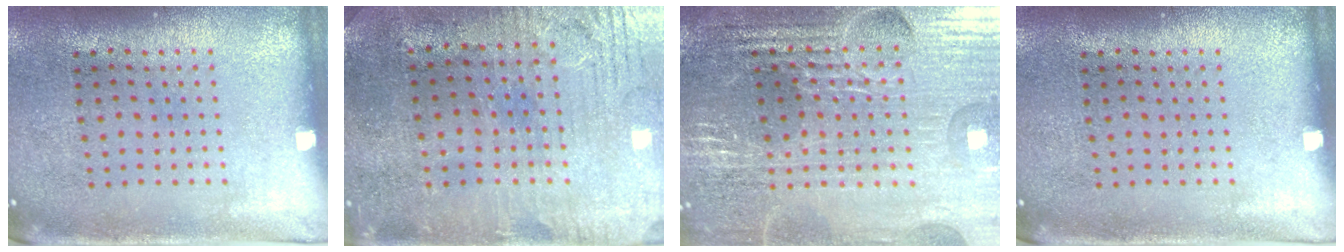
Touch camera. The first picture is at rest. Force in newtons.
{"total": 1.0, "press": 0.8, "slide": 0.6}
{"total": 4.4, "press": 4.2, "slide": 1.2}
{"total": 0.0}